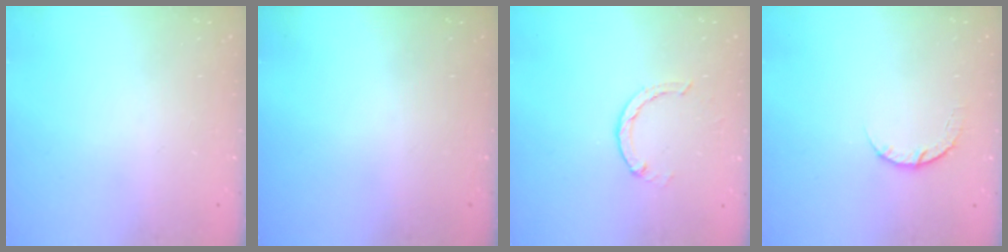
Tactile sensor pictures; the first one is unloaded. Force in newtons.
{"total": 0.0}
{"total": 2.0, "press": 2.0, "slide": 0.2}
{"total": 4.8, "press": 4.8, "slide": 0.6}